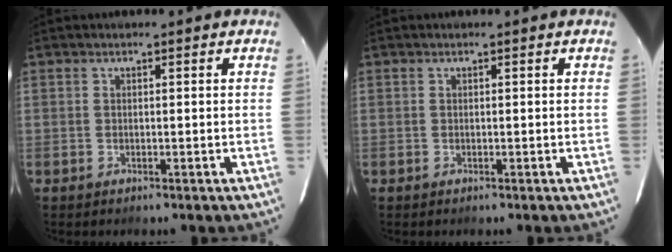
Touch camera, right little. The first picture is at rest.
{"total": 0.0}